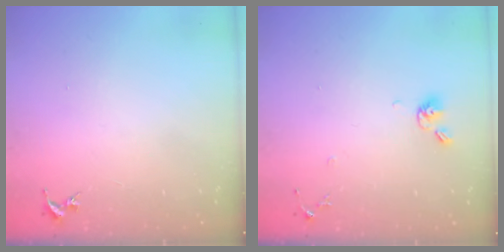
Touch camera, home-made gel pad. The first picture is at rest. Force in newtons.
{"total": 7.1, "press": 6.8, "slide": 2.1}